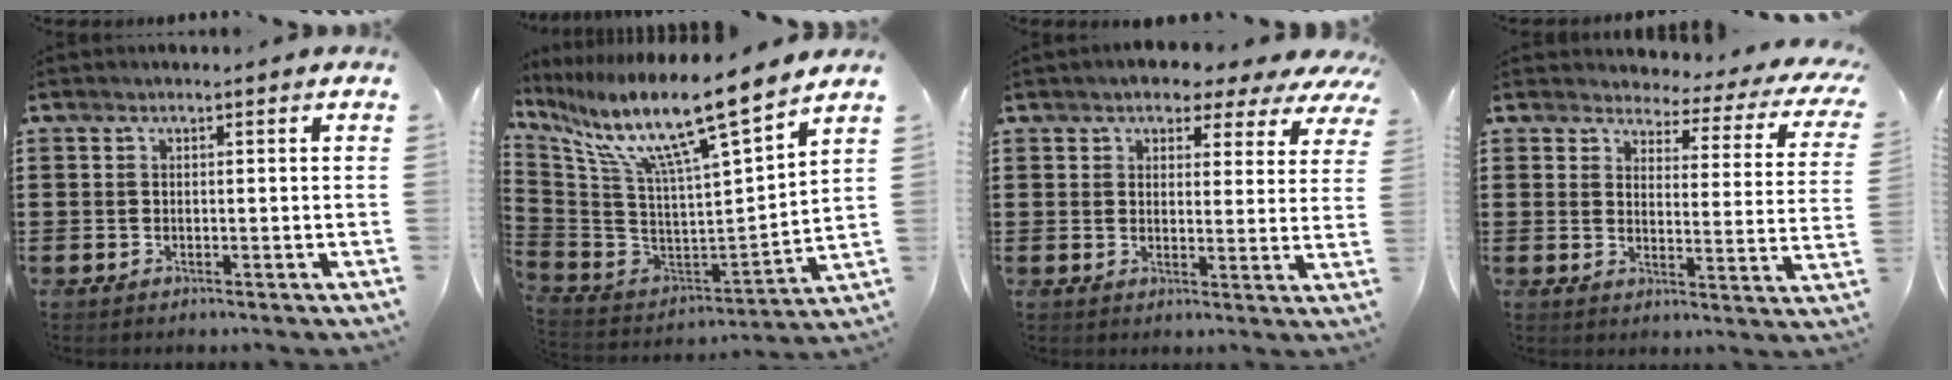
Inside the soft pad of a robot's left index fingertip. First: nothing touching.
{"total": 13.6, "force": [9.6, 0.9, 9.6], "torque": [-0.202, -0.067, 0.153]}
{"total": 4.2, "force": [3.7, 1.6, 1.2], "torque": [-0.036, -0.013, 0.061]}
{"total": 3.0, "force": [2.6, 1.1, 0.9], "torque": [-0.037, -0.017, 0.039]}